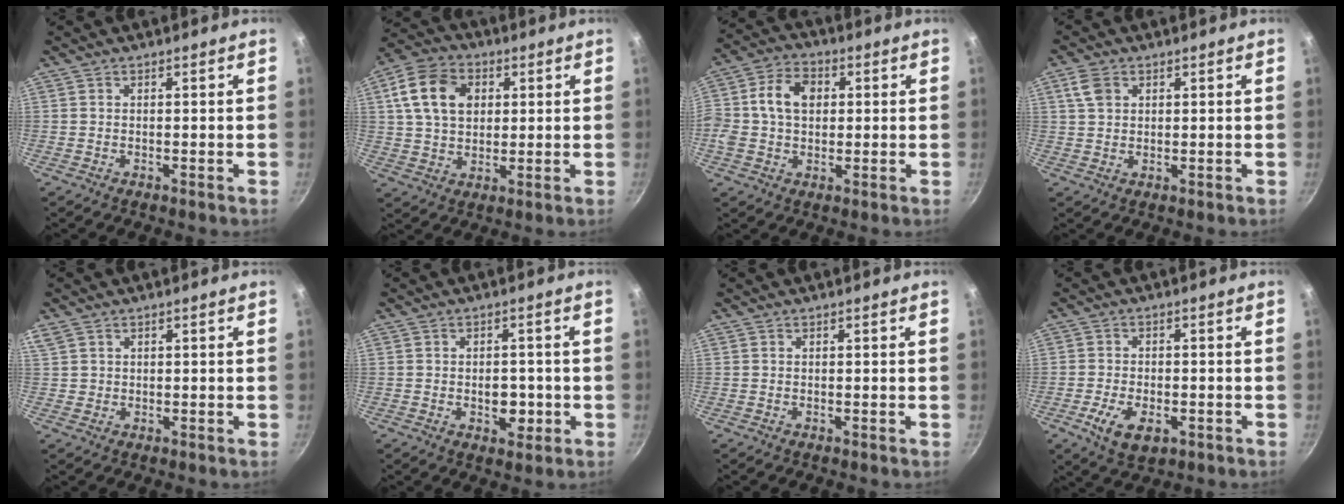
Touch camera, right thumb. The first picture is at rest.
{"total": 13.0, "force": [3.6, 9.5, 8.2], "torque": [-0.131, 0.006, 0.051]}
{"total": 10.6, "force": [1.4, 7.9, 6.9], "torque": [-0.109, 0.017, 0.007]}
{"total": 4.2, "force": [1.7, 3.0, 2.5], "torque": [-0.043, 0.001, 0.031]}
{"total": 3.4, "force": [1.5, 2.7, 1.5], "torque": [-0.024, 0.005, 0.034]}
{"total": 4.9, "force": [-1.1, 3.3, 3.4], "torque": [-0.022, 0.004, -0.013]}
{"total": 0.0}
{"total": 7.5, "force": [-2.9, 4.3, 5.5], "torque": [-0.096, 0.005, -0.045]}